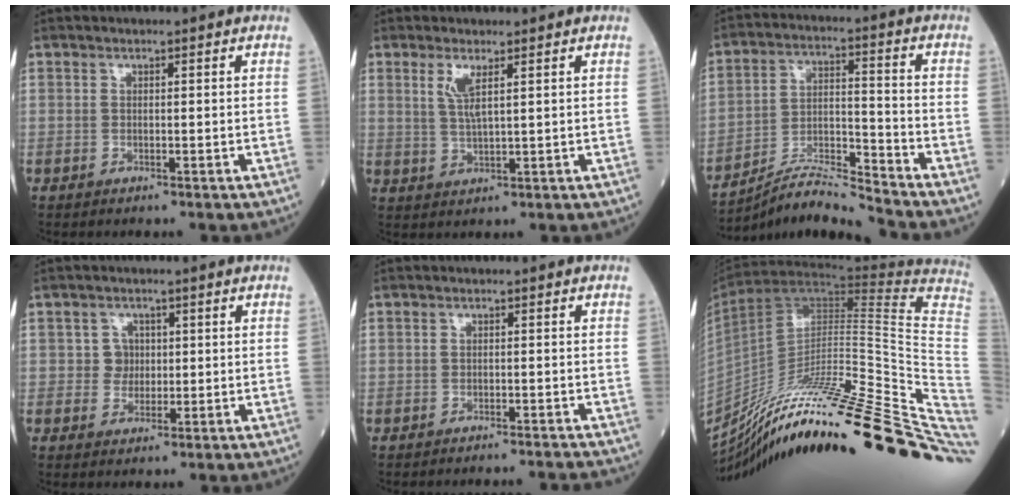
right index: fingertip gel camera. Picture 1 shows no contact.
{"total": 3.5, "force": [1.6, 0.4, 3.1], "torque": [-0.068, -0.003, 0.035]}
{"total": 8.7, "force": [-8.4, -1.6, 1.6], "torque": [-0.037, 0.014, -0.155]}
{"total": 2.6, "force": [0.3, 2.6, 0.4], "torque": [0.002, 0.004, 0.002]}
{"total": 5.4, "force": [-5.4, 0.3, 0.6], "torque": [-0.002, -0.007, -0.060]}
{"total": 36.2, "force": [-25.3, 0.9, 25.9], "torque": [-0.271, -0.026, -0.382]}